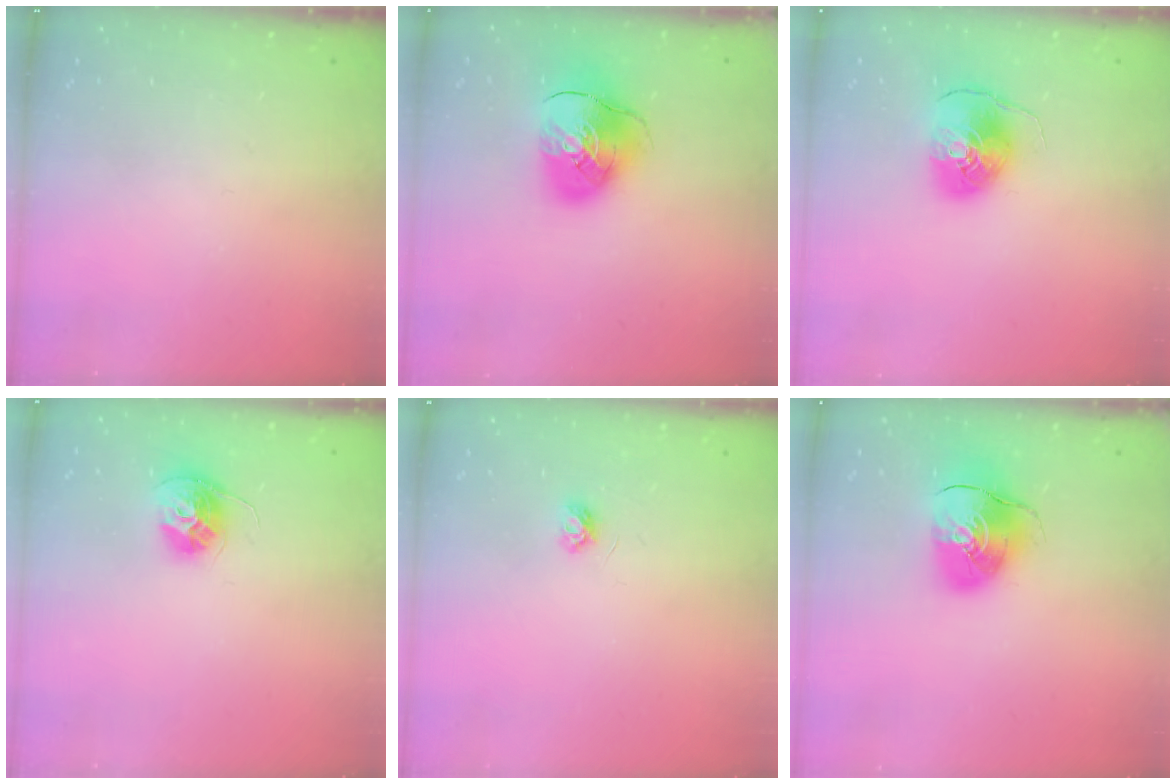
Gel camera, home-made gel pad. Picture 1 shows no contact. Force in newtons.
{"total": 12.7, "press": 12.5, "slide": 1.8}
{"total": 8.1, "press": 8.1, "slide": 0.6}
{"total": 11.3, "press": 11.2, "slide": 0.8}
{"total": 3.3, "press": 3.3, "slide": 0.3}
{"total": 10.6, "press": 10.5, "slide": 1.5}